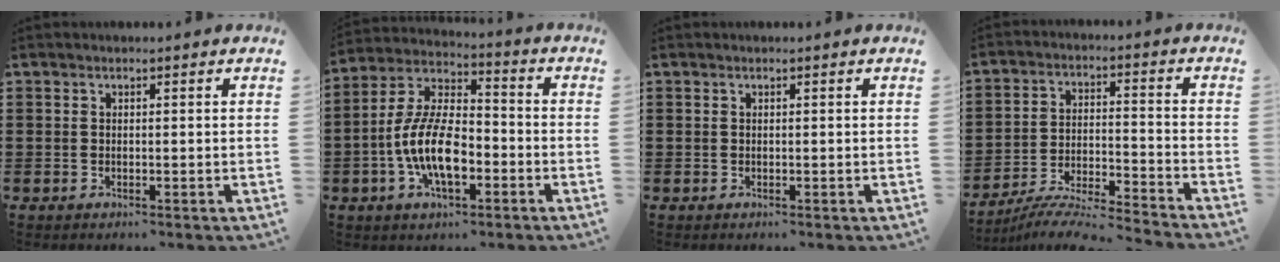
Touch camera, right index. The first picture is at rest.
{"total": 11.2, "force": [-3.6, 5.0, 9.3], "torque": [-0.211, -0.003, -0.070]}
{"total": 0.0}
{"total": 6.3, "force": [-6.0, -0.4, 2.1], "torque": [-0.043, -0.011, -0.117]}